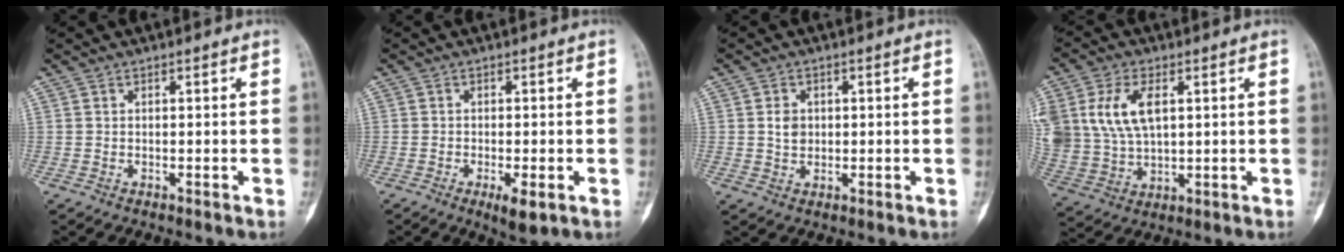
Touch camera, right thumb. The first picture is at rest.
{"total": 4.1, "force": [-1.7, 1.4, 3.5], "torque": [-0.054, -0.006, -0.024]}
{"total": 3.0, "force": [0.4, 2.5, 1.7], "torque": [-0.013, 0.001, 0.008]}
{"total": 14.0, "force": [3.9, 8.5, 10.5], "torque": [-0.222, -0.002, 0.086]}